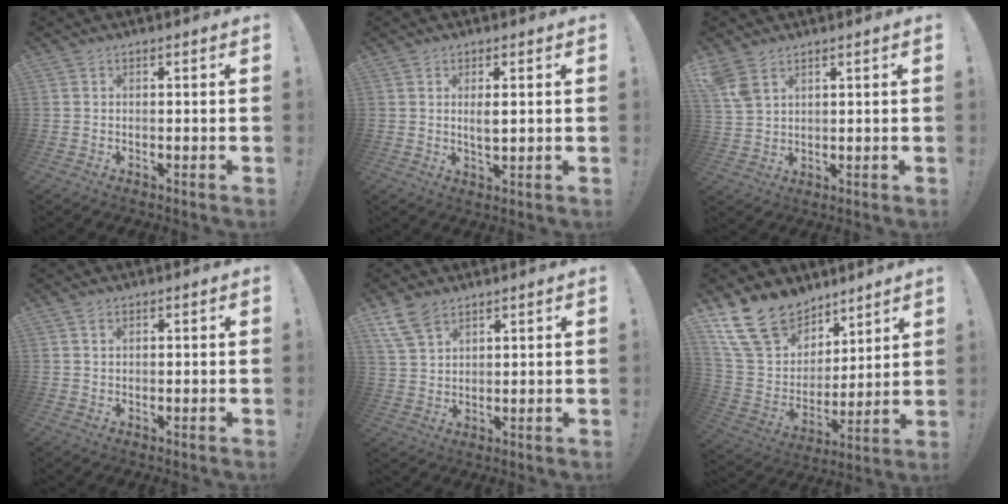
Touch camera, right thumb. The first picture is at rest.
{"total": 3.4, "force": [0.6, 1.2, 3.1], "torque": [-0.044, -0.008, 0.005]}
{"total": 5.8, "force": [3.5, 3.3, 3.3], "torque": [-0.056, -0.012, 0.069]}
{"total": 1.1, "force": [0.8, 0.4, 0.6], "torque": [-0.008, -0.003, 0.014]}
{"total": 8.3, "force": [5.7, 4.4, 4.0], "torque": [-0.085, -0.017, 0.116]}
{"total": 18.7, "force": [12.4, 12.0, 7.1], "torque": [-0.140, -0.068, 0.252]}